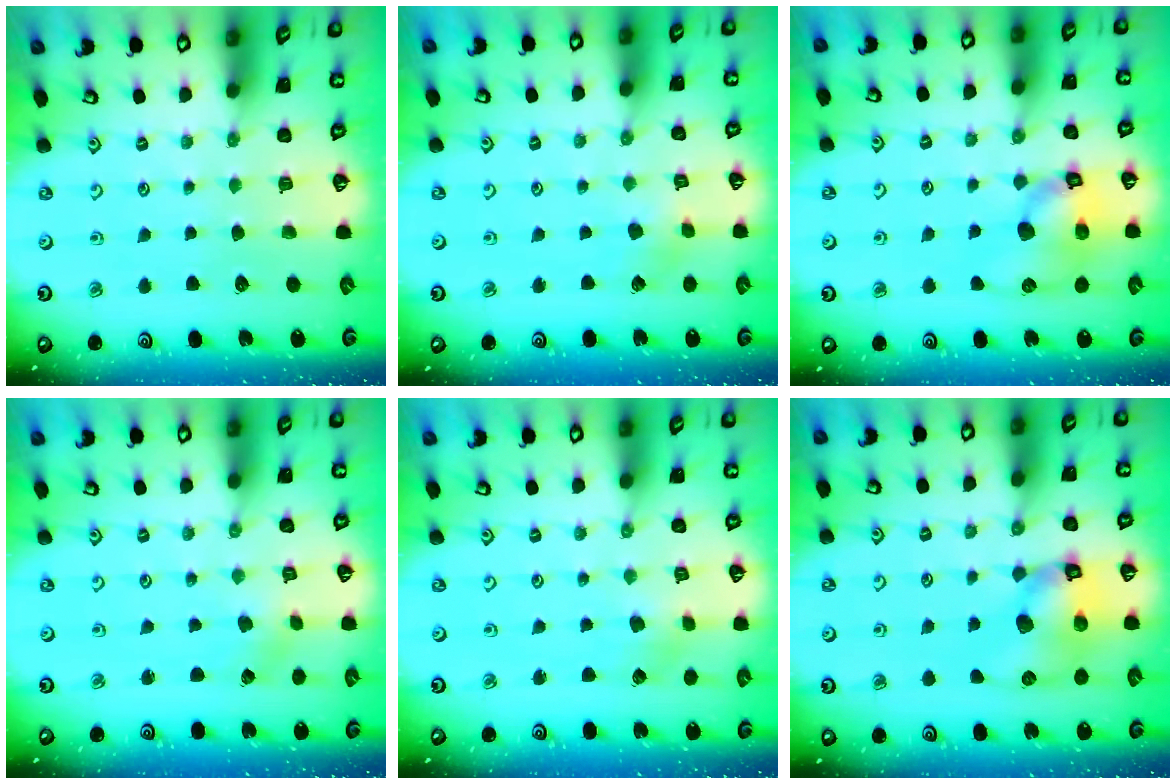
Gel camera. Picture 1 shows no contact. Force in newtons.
{"total": 3.1, "press": 3.0, "slide": 0.6}
{"total": 13.7, "press": 13.6, "slide": 2.0}
{"total": 0.6, "press": 0.6, "slide": 0.1}
{"total": 2.3, "press": 2.3, "slide": 0.3}
{"total": 12.0, "press": 11.8, "slide": 1.9}